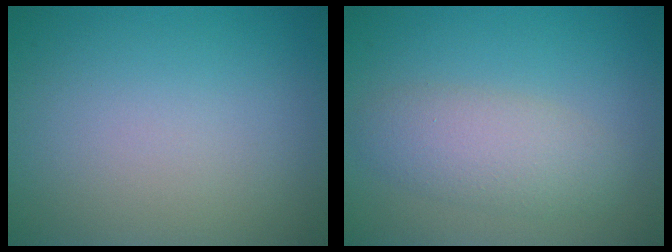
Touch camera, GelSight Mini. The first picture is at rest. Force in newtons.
{"total": 3.8, "press": 3.8, "slide": 0.1}